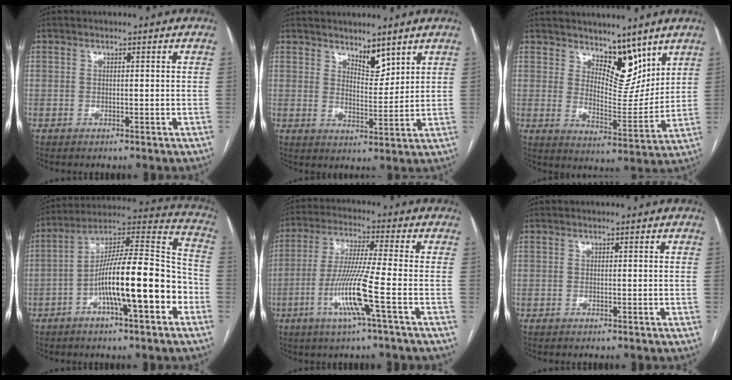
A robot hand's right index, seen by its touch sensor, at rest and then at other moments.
{"total": 4.4, "force": [3.5, 1.7, 2.1], "torque": [-0.033, -0.009, 0.066]}
{"total": 8.6, "force": [6.4, 3.9, 4.2], "torque": [-0.054, -0.010, 0.113]}
{"total": 18.1, "force": [-5.7, 2.8, 16.9], "torque": [-0.279, 0.020, -0.094]}
{"total": 10.5, "force": [-3.8, -1.3, 9.7], "torque": [-0.195, -0.014, -0.077]}
{"total": 0.0}